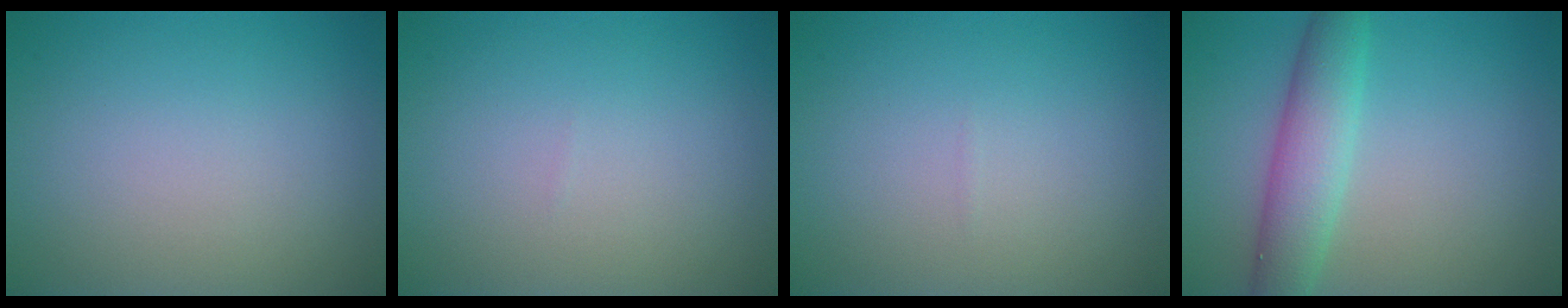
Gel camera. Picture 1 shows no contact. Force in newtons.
{"total": 0.0}
{"total": 0.0}
{"total": 4.8, "press": 4.8, "slide": 0.1}